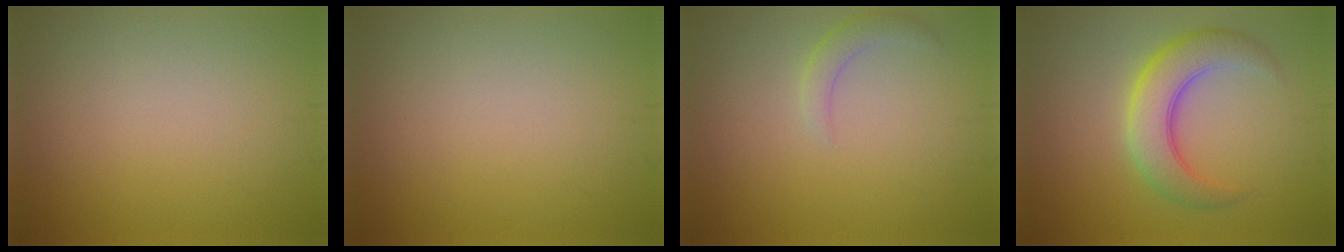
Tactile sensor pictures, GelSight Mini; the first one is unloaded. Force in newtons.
{"total": 0.0}
{"total": 1.6, "press": 1.6, "slide": 0.1}
{"total": 5.7, "press": 5.7, "slide": 0.1}